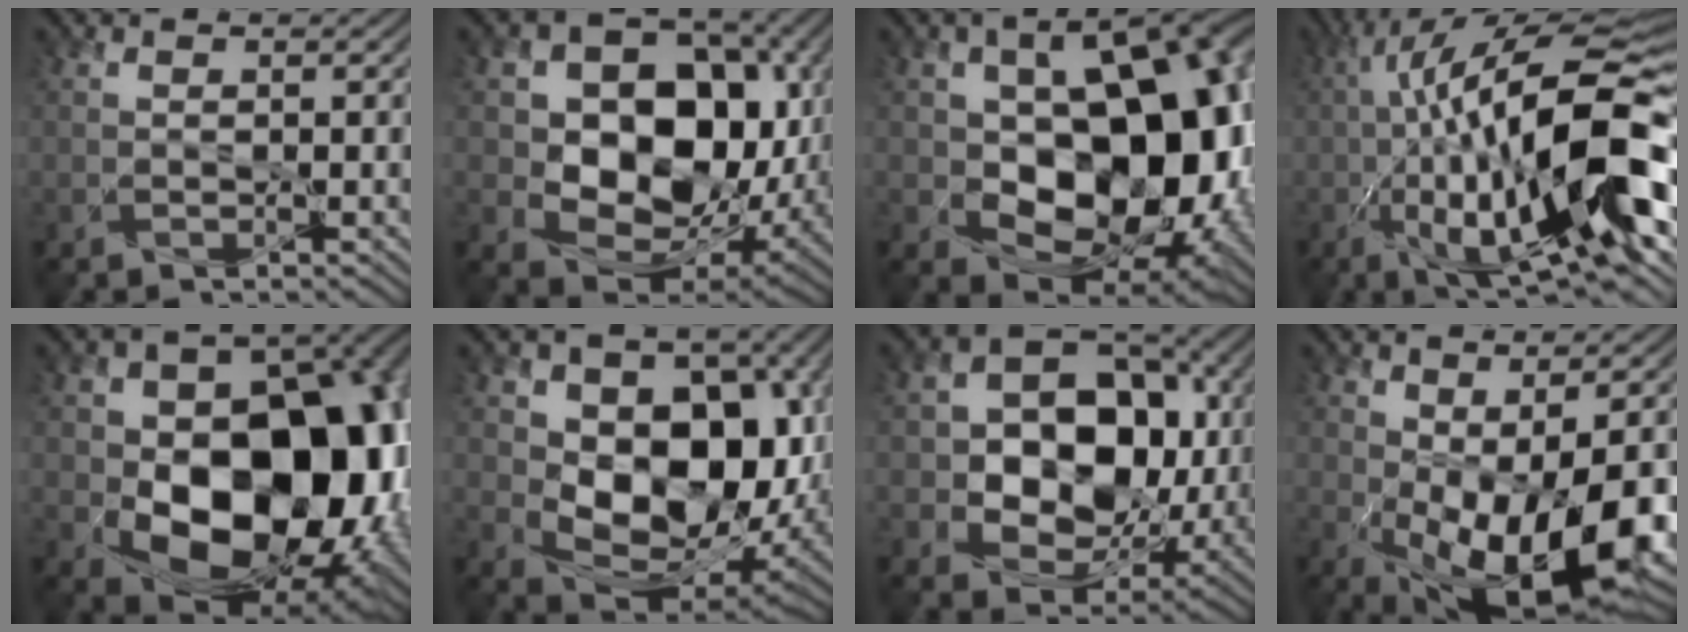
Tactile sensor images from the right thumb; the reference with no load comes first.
{"total": 14.3, "force": [0.9, 10.9, 9.2], "torque": [-0.145, -0.014, 0.018]}
{"total": 17.9, "force": [-0.7, 11.8, 13.5], "torque": [-0.164, -0.029, 0.005]}
{"total": 21.0, "force": [-4.6, 6.8, 19.3], "torque": [-0.299, 0.004, -0.078]}
{"total": 17.0, "force": [-2.6, 12.0, 11.8], "torque": [-0.145, -0.042, -0.032]}
{"total": 13.2, "force": [0.5, 9.5, 9.2], "torque": [-0.135, -0.031, 0.014]}
{"total": 13.1, "force": [0.0, 10.4, 7.9], "torque": [-0.125, -0.001, -0.008]}
{"total": 13.1, "force": [-3.5, 6.3, 10.9], "torque": [-0.190, -0.039, -0.037]}